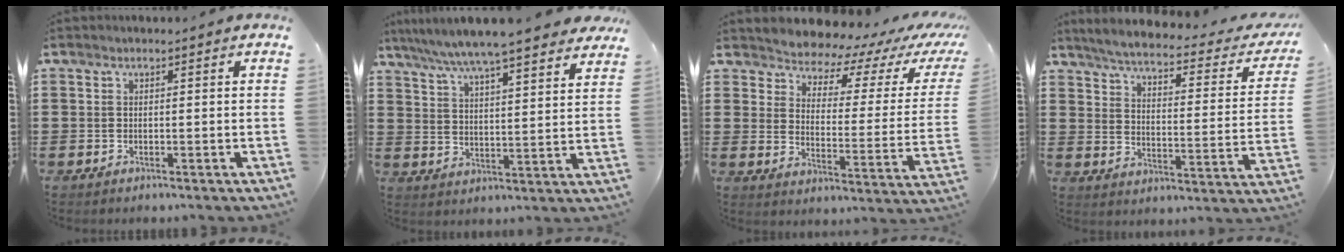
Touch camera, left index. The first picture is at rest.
{"total": 6.8, "force": [6.2, 0.0, 2.9], "torque": [-0.083, -0.034, 0.105]}
{"total": 4.8, "force": [4.7, 1.1, 0.2], "torque": [-0.030, -0.049, 0.074]}
{"total": 4.2, "force": [3.6, -0.1, 2.1], "torque": [-0.062, -0.029, 0.054]}